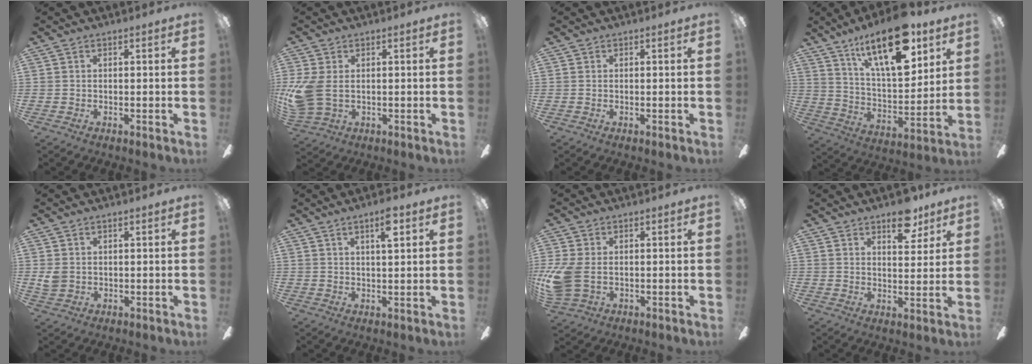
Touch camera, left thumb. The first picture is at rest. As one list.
[{"total": 8.2, "force": [0.2, 5.2, 6.3], "torque": [-0.146, -0.004, 0.008]}, {"total": 0.0}, {"total": 22.3, "force": [13.4, 8.9, 15.4], "torque": [-0.255, -0.066, 0.221]}, {"total": 3.4, "force": [0.7, 2.7, 2.0], "torque": [-0.032, 0.004, 0.012]}, {"total": 4.8, "force": [2.8, 1.0, 3.8], "torque": [-0.058, -0.005, 0.042]}, {"total": 7.8, "force": [-0.5, 5.2, 5.8], "torque": [-0.136, 0.000, -0.006]}, {"total": 8.6, "force": [5.9, 4.2, 4.6], "torque": [-0.040, -0.030, 0.097]}]